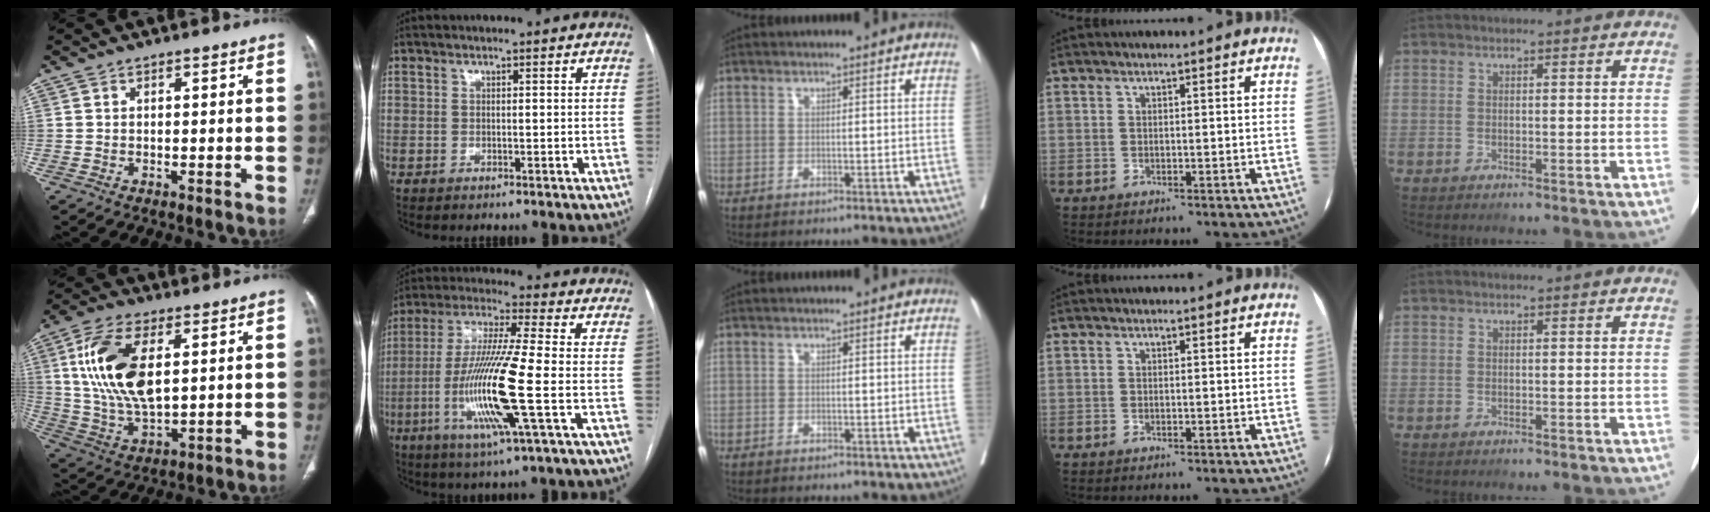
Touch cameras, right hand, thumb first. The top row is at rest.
{"thumb": {"total": 16.5, "force": [4.1, 8.1, 13.8], "torque": [-0.272, -0.013, 0.084]}, "index": {"total": 15.5, "force": [-3.7, -0.2, 15.1], "torque": [-0.311, -0.016, -0.078]}}